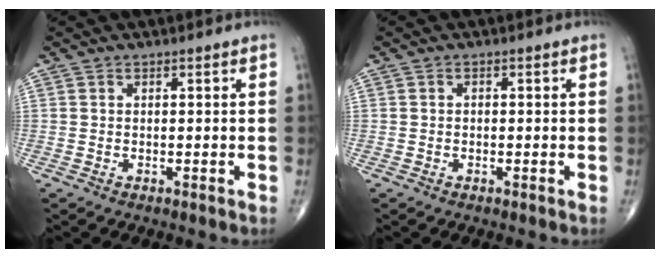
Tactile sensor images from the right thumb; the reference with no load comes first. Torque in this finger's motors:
{"motor_torque": [-0.42, -0.26, -0.07, 0.24, -0.06]}